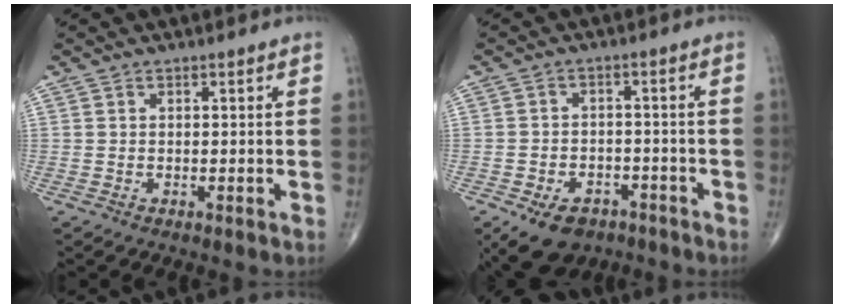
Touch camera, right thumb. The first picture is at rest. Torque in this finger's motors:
{"motor_torque": [-0.45, 0.12, 0.03, 0.27, -0.03]}